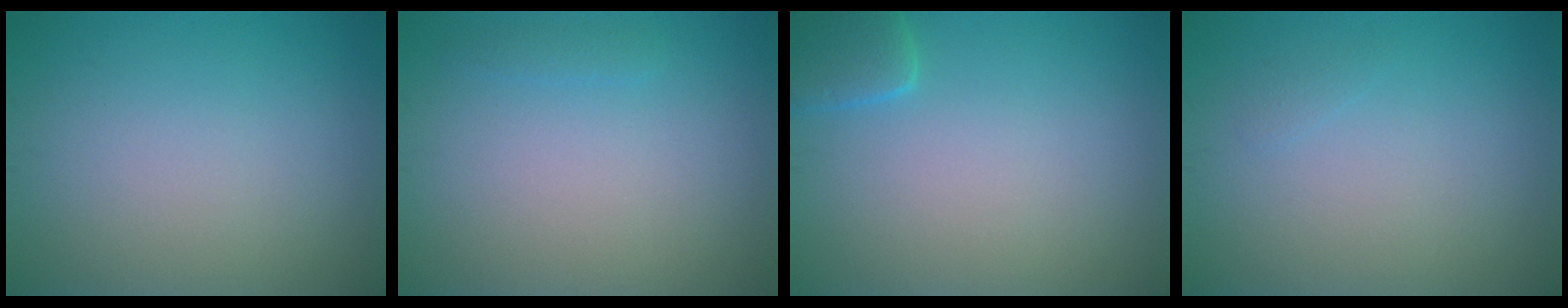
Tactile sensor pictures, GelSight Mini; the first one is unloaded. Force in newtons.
{"total": 0.7, "press": 0.7, "slide": 0.1}
{"total": 2.3, "press": 2.3, "slide": 0.2}
{"total": 0.5, "press": 0.5, "slide": 0.1}